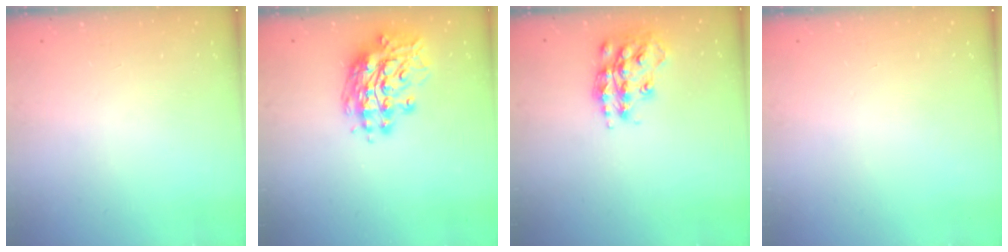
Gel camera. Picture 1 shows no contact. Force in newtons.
{"total": 14.9, "press": 14.8, "slide": 1.5}
{"total": 15.9, "press": 15.8, "slide": 1.0}
{"total": 0.0}